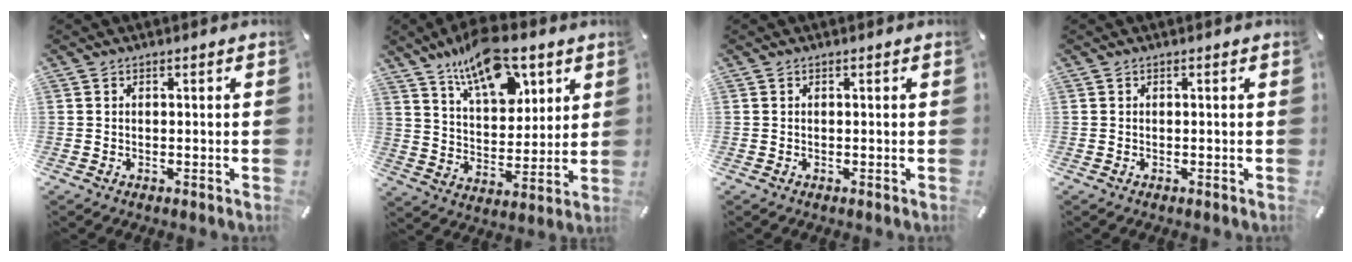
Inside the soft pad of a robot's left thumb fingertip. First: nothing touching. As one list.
[{"total": 15.8, "force": [10.3, 8.1, 8.7], "torque": [-0.144, -0.047, 0.182]}, {"total": 0.0}, {"total": 0.0}]